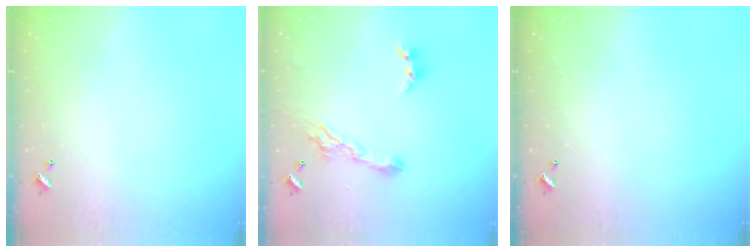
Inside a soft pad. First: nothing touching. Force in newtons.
{"total": 7.6, "press": 7.5, "slide": 1.1}
{"total": 0.0}